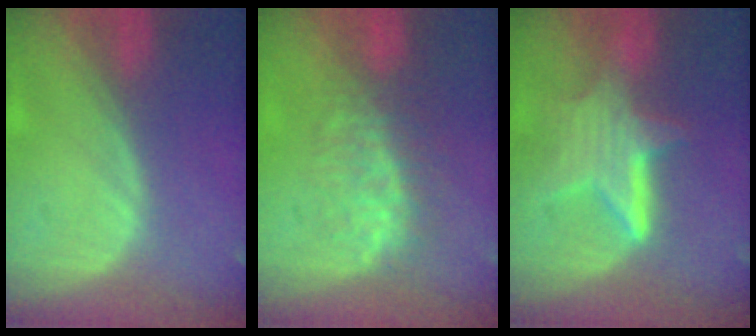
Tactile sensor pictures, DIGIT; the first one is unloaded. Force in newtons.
{"total": 7.5, "press": 7.2, "slide": 2.3}
{"total": 6.3, "press": 6.3, "slide": 0.5}